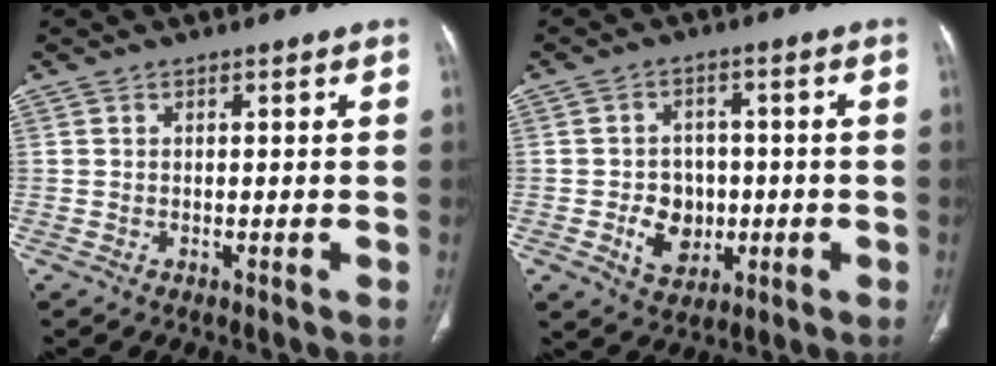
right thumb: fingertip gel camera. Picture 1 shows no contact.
{"total": 7.7, "force": [-1.5, 6.4, 4.1], "torque": [-0.031, 0.011, -0.015]}